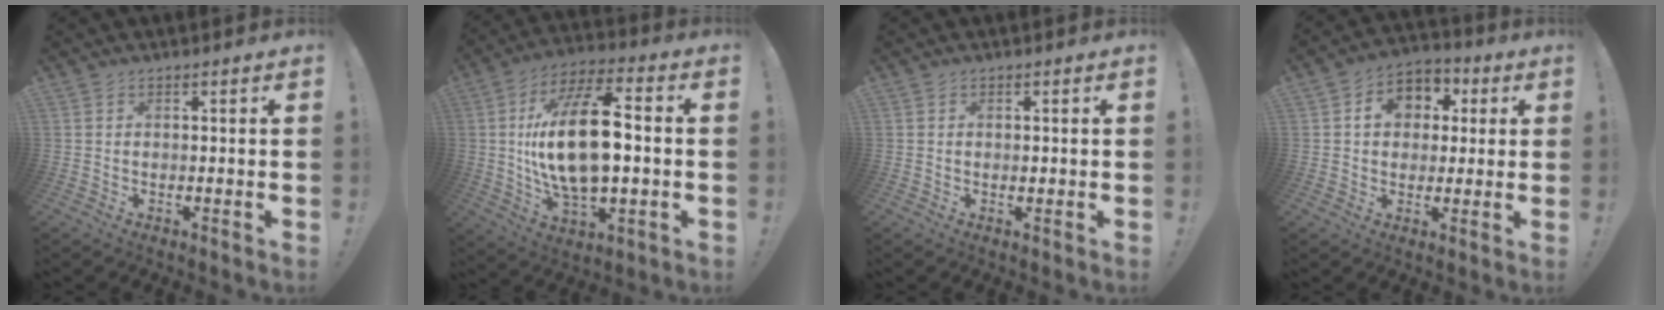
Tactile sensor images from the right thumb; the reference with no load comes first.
{"total": 20.7, "force": [0.1, 9.7, 18.3], "torque": [-0.339, 0.005, -0.005]}
{"total": 0.6, "force": [-0.2, 0.5, 0.3], "torque": [-0.005, 0.003, -0.004]}
{"total": 9.3, "force": [2.2, 7.9, 4.4], "torque": [-0.060, 0.003, 0.043]}